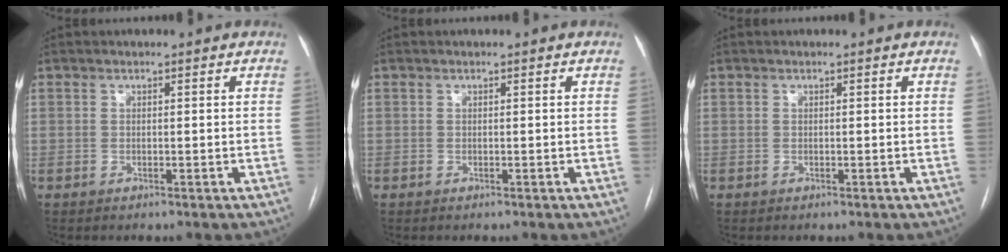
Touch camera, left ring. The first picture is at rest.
{"total": 0.0}
{"total": 0.0}